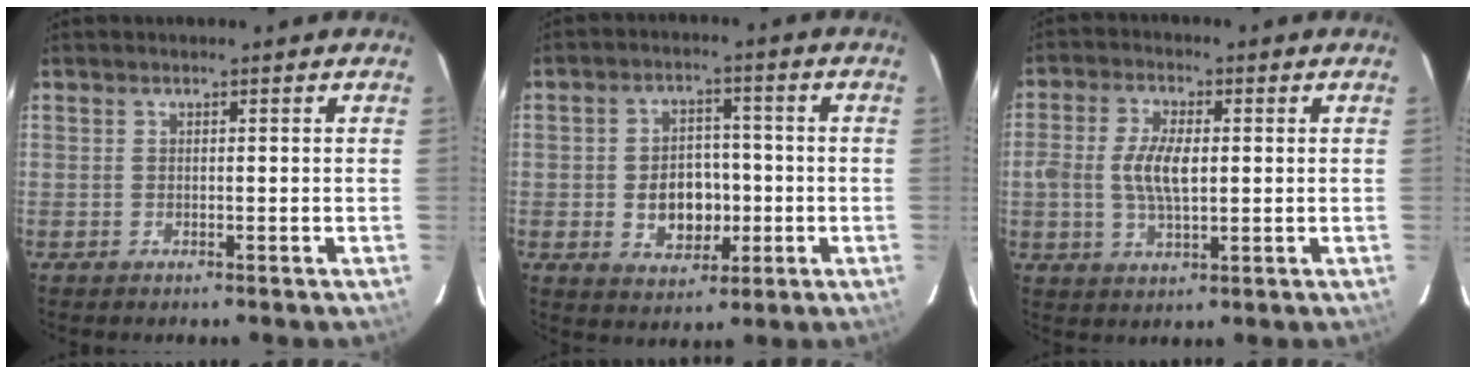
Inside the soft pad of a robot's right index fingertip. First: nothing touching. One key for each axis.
{"total": 8.6, "fx": -1.6, "fy": 6.5, "fz": 5.5, "tx": -0.109, "ty": 0.012, "tz": -0.011}
{"total": 7.4, "fx": 0.1, "fy": 3.4, "fz": 6.5, "tx": -0.128, "ty": 0.004, "tz": 0.002}